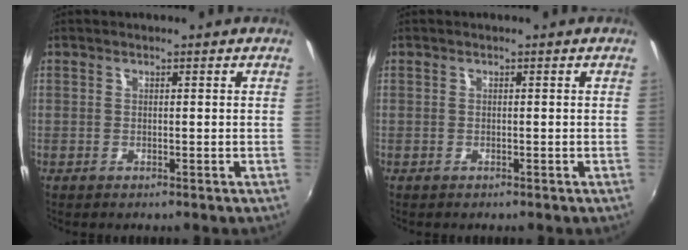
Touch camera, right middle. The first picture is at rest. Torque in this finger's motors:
{"motor_torque": [-0.05, -0.10, -0.03, -0.01]}